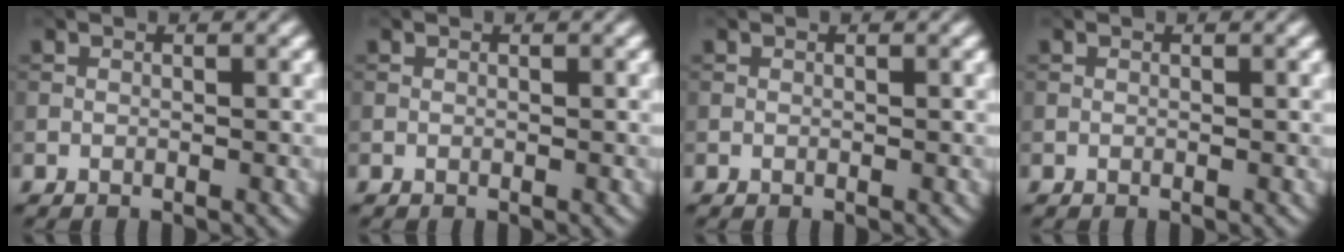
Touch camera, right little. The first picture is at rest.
{"total": 0.0}
{"total": 0.0}
{"total": 0.0}